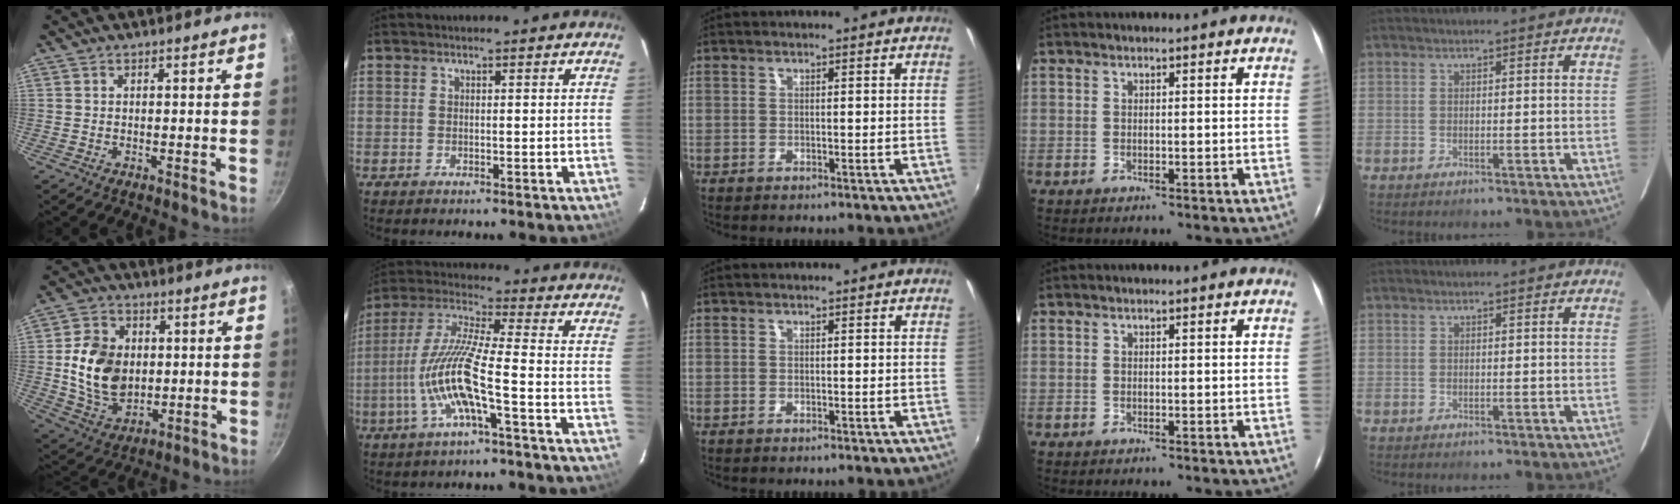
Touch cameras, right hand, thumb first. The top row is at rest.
{"thumb": {"total": 13.7, "force": [0.8, 10.3, 9.1], "torque": [-0.142, -0.002, 0.022]}, "index": {"total": 12.3, "force": [-4.2, 0.9, 11.5], "torque": [-0.241, -0.001, -0.082]}}